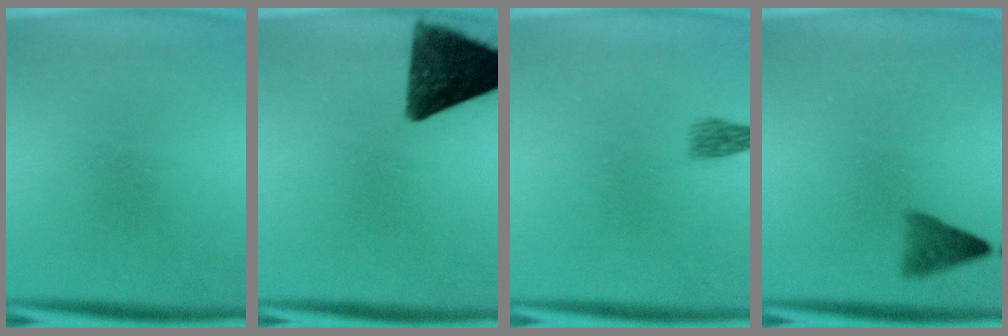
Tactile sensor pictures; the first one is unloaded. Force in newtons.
{"total": 12.5}
{"total": 1.9}
{"total": 2.6}